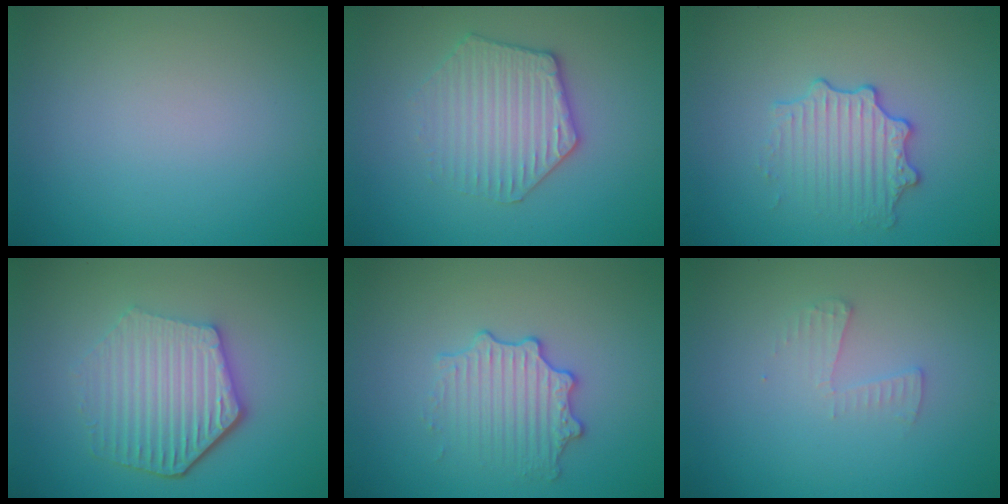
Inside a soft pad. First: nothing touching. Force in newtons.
{"total": 3.4, "press": 3.3, "slide": 0.5}
{"total": 2.9, "press": 2.8, "slide": 0.7}
{"total": 5.9, "press": 4.5, "slide": 3.8}
{"total": 2.9, "press": 2.8, "slide": 0.7}
{"total": 1.4, "press": 1.4, "slide": 0.1}